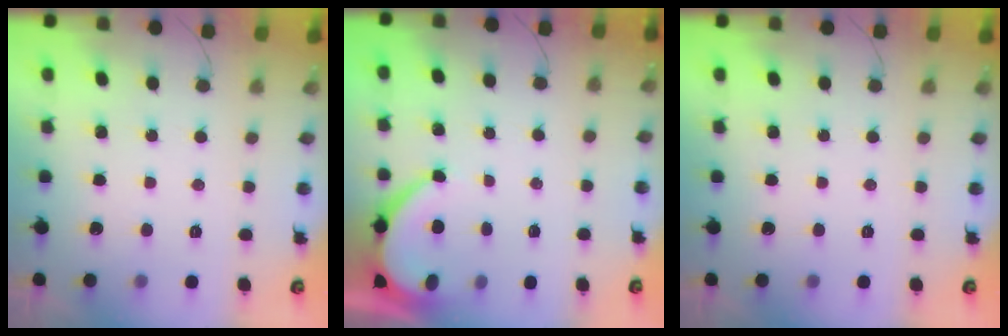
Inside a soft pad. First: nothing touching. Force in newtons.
{"total": 6.3, "press": 6.3, "slide": 0.2}
{"total": 0.0}